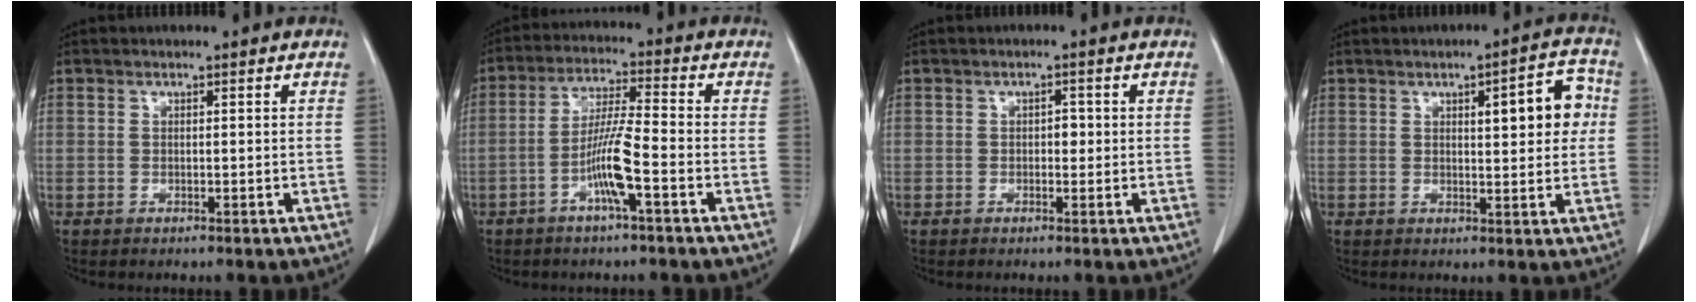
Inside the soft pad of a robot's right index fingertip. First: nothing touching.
{"total": 7.7, "force": [-3.0, 0.0, 7.1], "torque": [-0.143, 0.002, -0.059]}
{"total": 1.4, "force": [0.0, 0.9, 1.1], "torque": [-0.012, 0.004, -0.001]}
{"total": 7.4, "force": [1.7, 2.0, 6.9], "torque": [-0.085, 0.016, 0.021]}